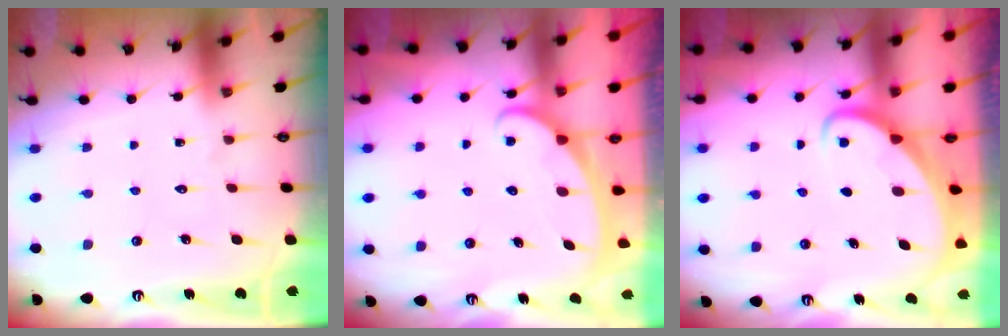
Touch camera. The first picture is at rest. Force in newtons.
{"total": 3.9, "press": 3.8, "slide": 0.2}
{"total": 2.4, "press": 2.4, "slide": 0.2}